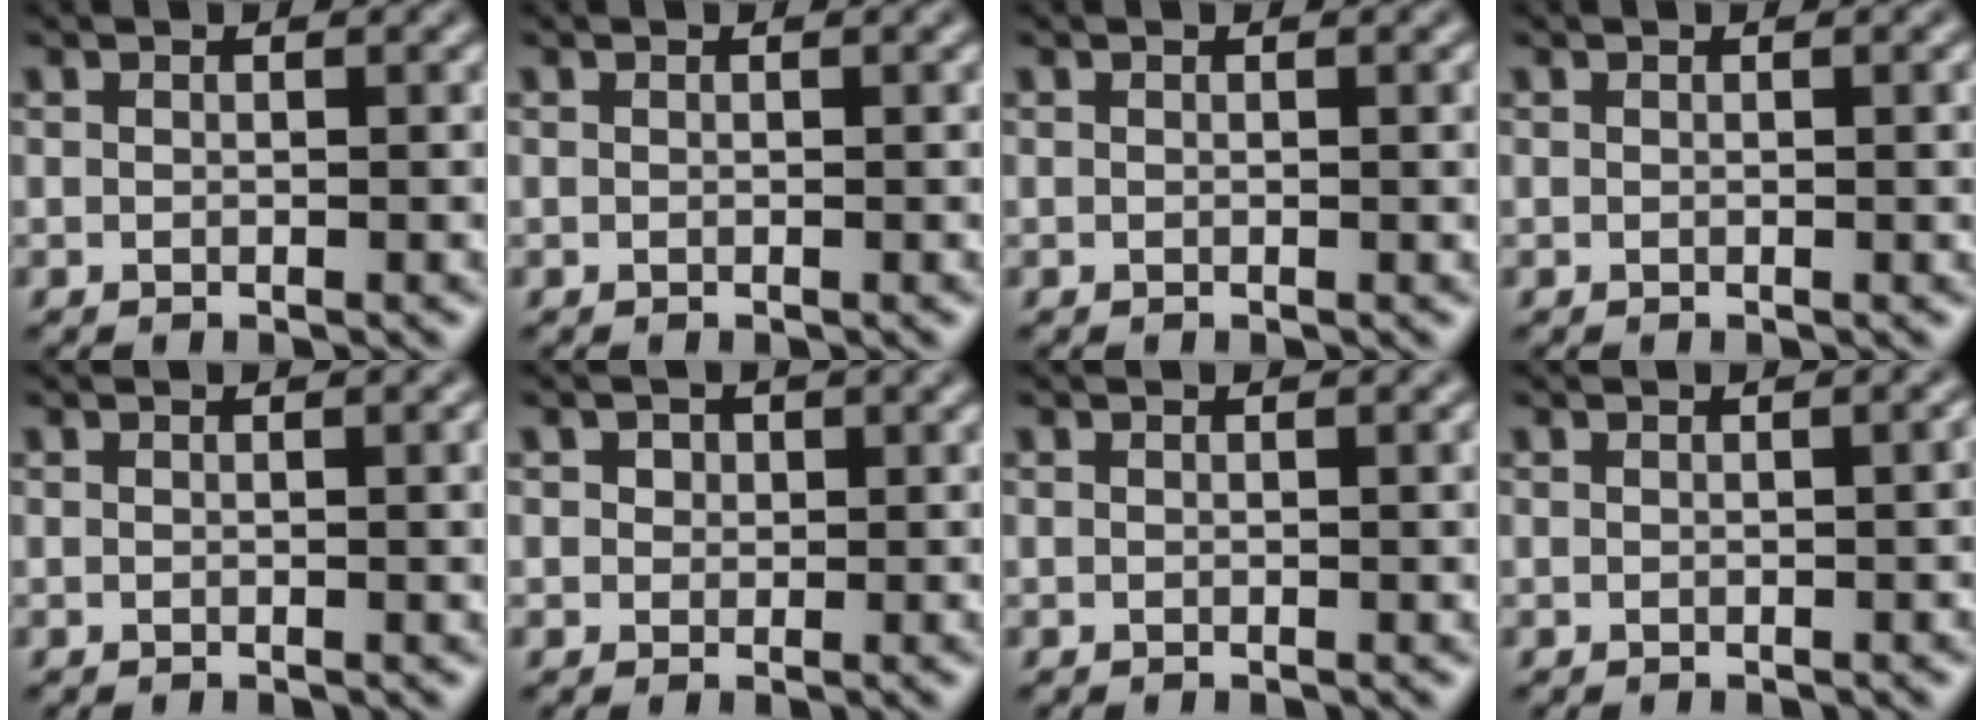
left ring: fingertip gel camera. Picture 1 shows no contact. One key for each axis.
{"total": 0.0}
{"total": 0.6, "fx": 0.0, "fy": 0.1, "fz": 0.6, "tx": -0.006, "ty": 0.000, "tz": 0.000}
{"total": 0.9, "fx": 0.1, "fy": 0.1, "fz": 0.8, "tx": -0.009, "ty": 0.000, "tz": 0.000}
{"total": 1.1, "fx": 0.1, "fy": 0.2, "fz": 1.1, "tx": -0.014, "ty": 0.000, "tz": 0.000}
{"total": 1.3, "fx": 0.6, "fy": 1.1, "fz": 0.5, "tx": -0.001, "ty": 0.001, "tz": 0.003}
{"total": 0.7, "fx": 0.1, "fy": 0.1, "fz": 0.7, "tx": -0.008, "ty": 0.000, "tz": 0.000}
{"total": 0.9, "fx": -0.1, "fy": 0.2, "fz": 0.9, "tx": -0.010, "ty": 0.002, "tz": 0.001}